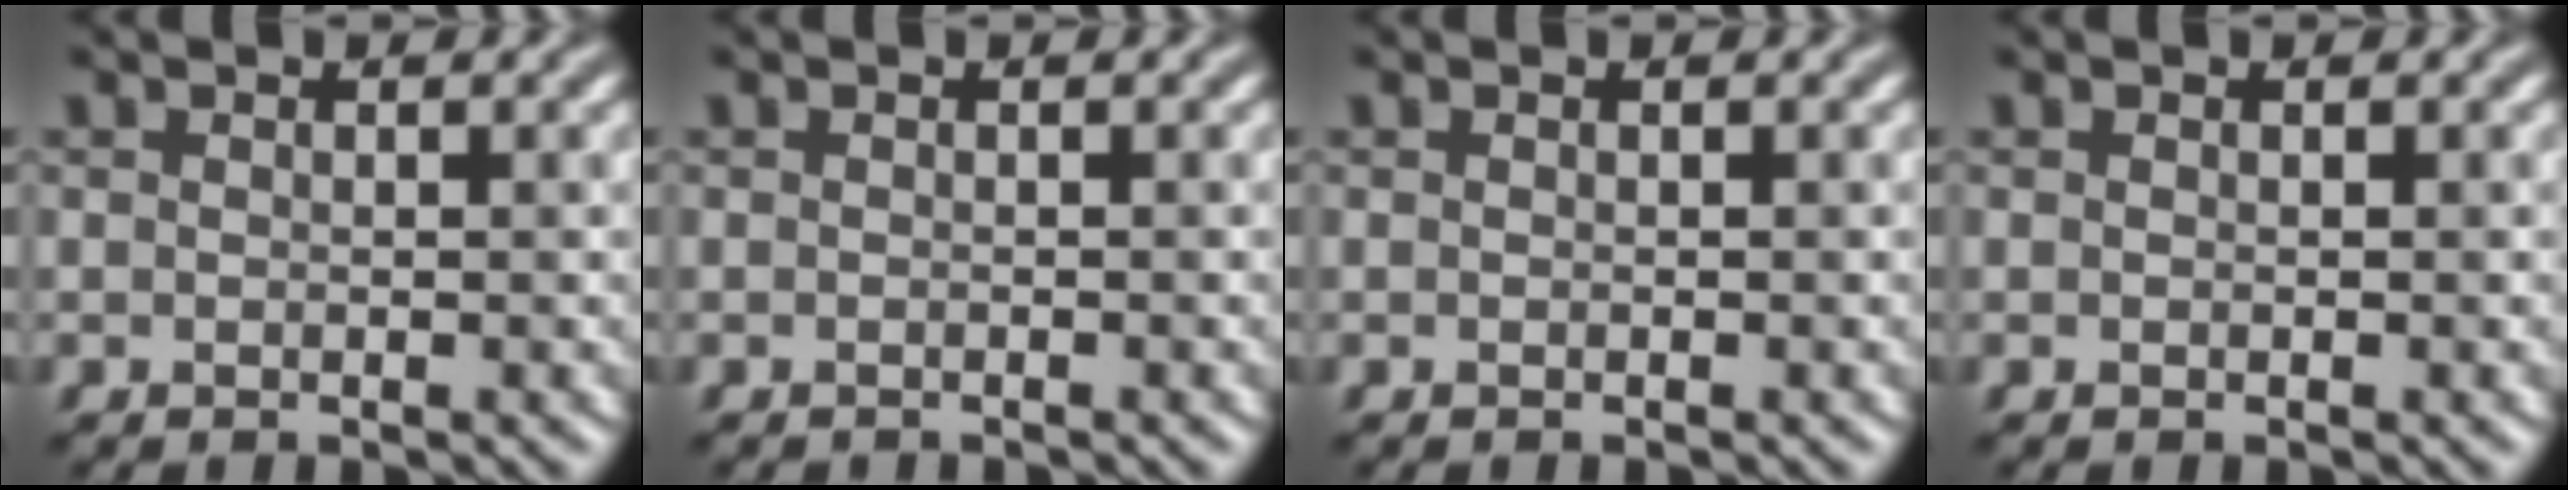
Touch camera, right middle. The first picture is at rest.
{"total": 0.8, "force": [-0.8, 0.0, 0.0], "torque": [0.003, -0.004, -0.013]}
{"total": 0.0}
{"total": 0.0}